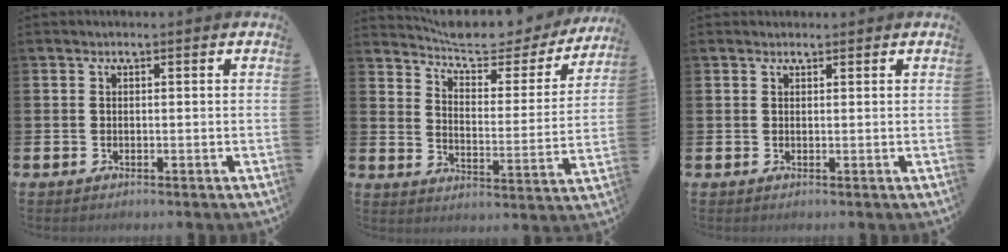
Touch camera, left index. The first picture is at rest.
{"total": 7.4, "force": [6.8, 2.0, 2.3], "torque": [-0.075, -0.047, 0.112]}
{"total": 1.0, "force": [0.9, 0.4, 0.1], "torque": [0.007, 0.001, 0.015]}